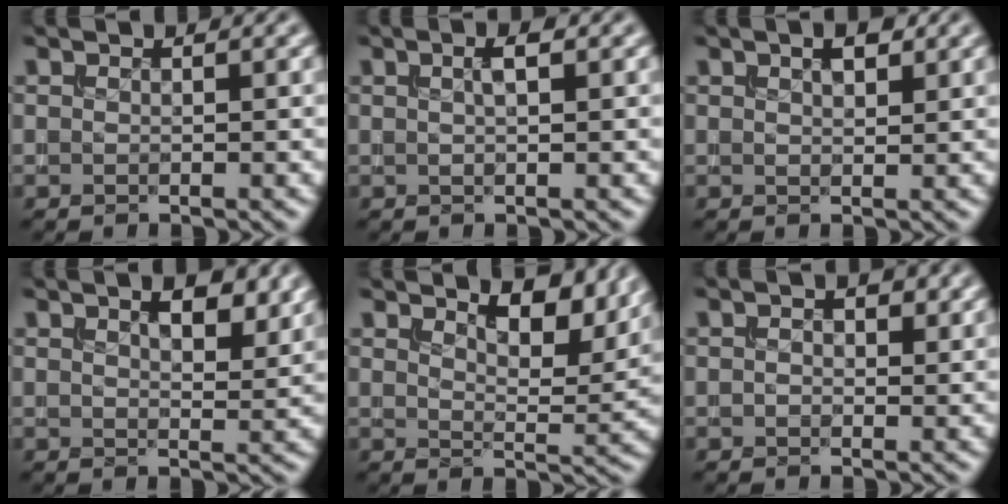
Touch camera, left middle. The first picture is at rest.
{"total": 1.3, "force": [0.4, 0.2, 1.2], "torque": [-0.023, 0.006, 0.005]}
{"total": 1.7, "force": [0.8, 0.7, 1.3], "torque": [-0.019, 0.006, 0.016]}
{"total": 3.5, "force": [1.9, 1.3, 2.6], "torque": [-0.041, -0.001, 0.030]}
{"total": 6.1, "force": [4.1, 2.1, 3.9], "torque": [-0.059, -0.005, 0.059]}
{"total": 1.8, "force": [0.4, 1.1, 1.4], "torque": [-0.018, 0.002, 0.006]}